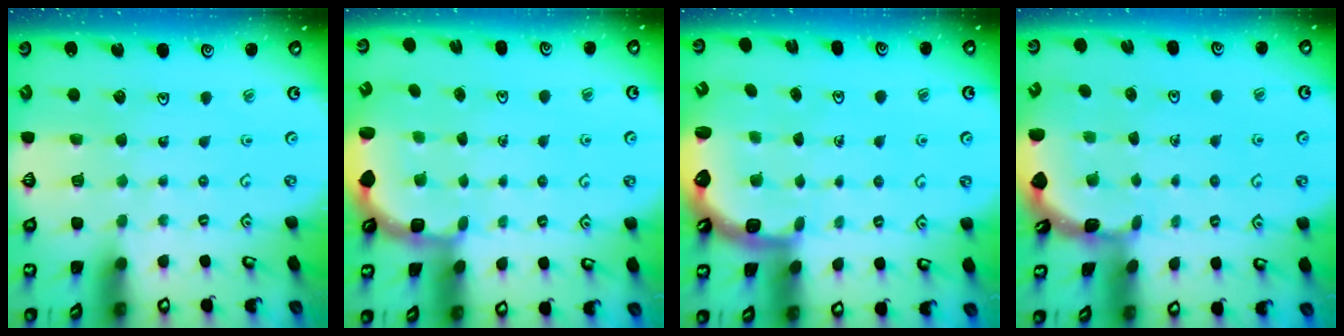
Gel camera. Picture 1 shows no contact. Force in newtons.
{"total": 3.0, "press": 2.1, "slide": 2.2}
{"total": 2.9, "press": 2.4, "slide": 1.6}
{"total": 1.8, "press": 1.8, "slide": 0.1}